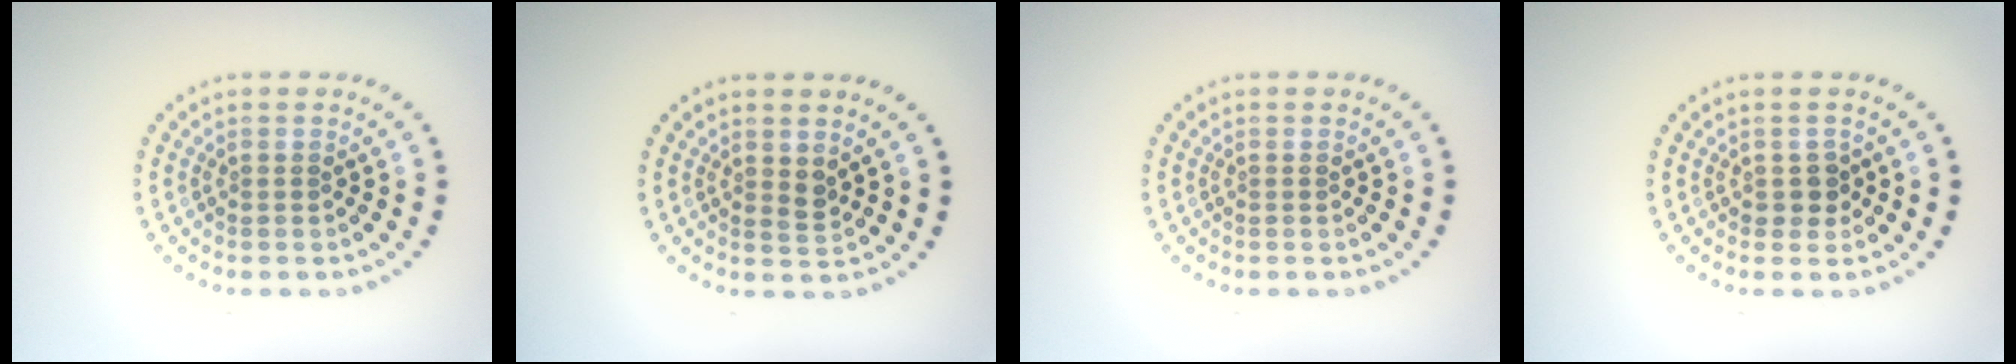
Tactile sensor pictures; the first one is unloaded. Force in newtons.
{"total": 1.1, "press": 1.0, "slide": 0.4}
{"total": 0.0}
{"total": 1.6, "press": 1.4, "slide": 0.7}